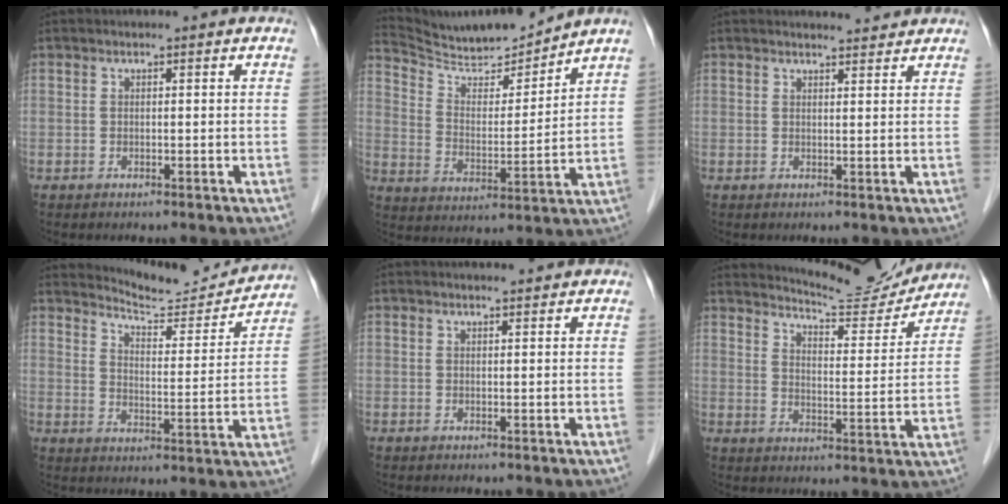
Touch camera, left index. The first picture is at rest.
{"total": 10.9, "force": [10.6, 0.1, 2.4], "torque": [-0.052, -0.007, 0.195]}
{"total": 2.5, "force": [2.5, 0.3, 0.3], "torque": [-0.010, -0.001, 0.028]}
{"total": 11.4, "force": [11.4, 0.3, 0.8], "torque": [-0.016, -0.033, 0.153]}
{"total": 0.7, "force": [0.7, -0.1, 0.2], "torque": [-0.007, -0.002, 0.011]}
{"total": 11.7, "force": [11.5, 0.7, 1.7], "torque": [-0.028, -0.023, 0.153]}